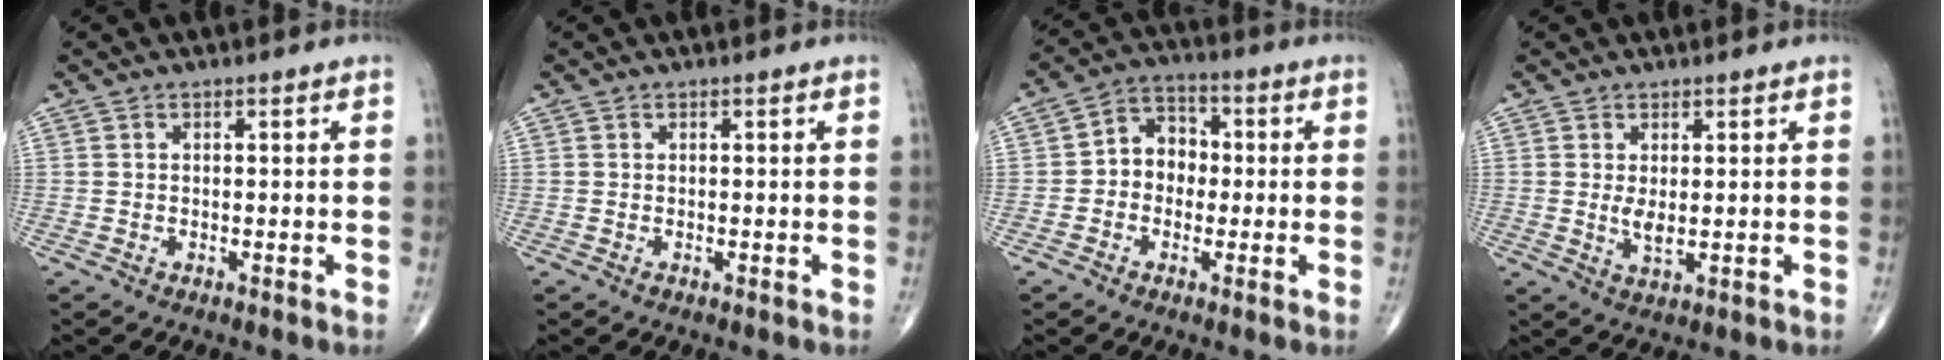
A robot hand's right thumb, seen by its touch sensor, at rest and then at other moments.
{"total": 0.0}
{"total": 7.4, "force": [-0.4, 6.1, 4.1], "torque": [-0.034, 0.028, -0.021]}
{"total": 3.0, "force": [0.4, 1.2, 2.7], "torque": [-0.050, -0.011, 0.013]}